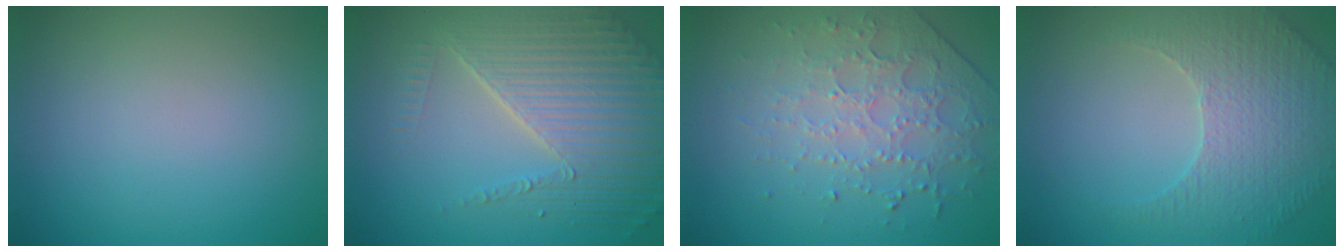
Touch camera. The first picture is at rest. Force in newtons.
{"total": 6.9, "press": 5.0, "slide": 4.8}
{"total": 4.3, "press": 3.1, "slide": 3.0}
{"total": 3.9, "press": 3.6, "slide": 1.4}